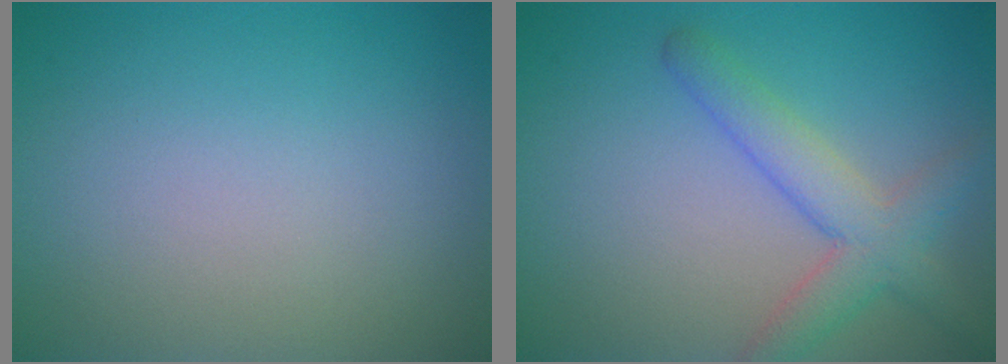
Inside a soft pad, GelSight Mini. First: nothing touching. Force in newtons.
{"total": 4.1, "press": 4.1, "slide": 0.2}